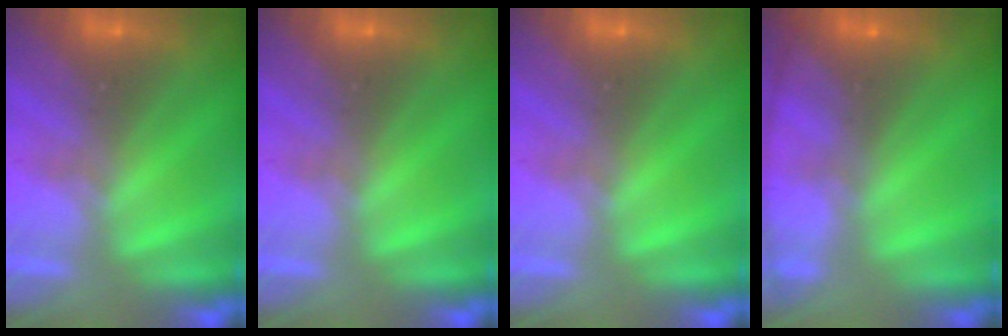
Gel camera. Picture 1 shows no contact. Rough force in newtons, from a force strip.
{"total": 0.0}
{"total": 0.0}
{"total": 9.1}